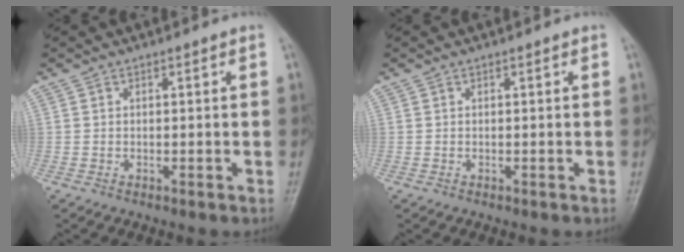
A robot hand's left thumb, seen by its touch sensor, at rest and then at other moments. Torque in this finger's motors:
{"motor_torque": [0.00, 0.00, -0.01, -0.01, 0.00]}